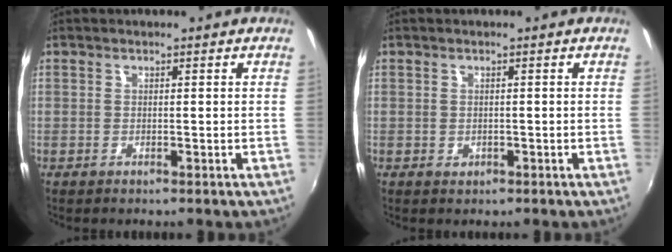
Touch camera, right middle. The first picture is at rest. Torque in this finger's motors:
{"motor_torque": [0.21, -0.11, 0.02, 0.00]}